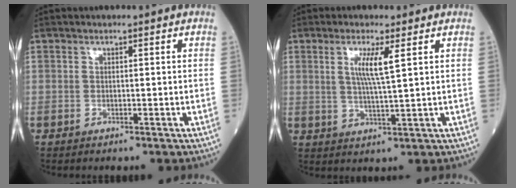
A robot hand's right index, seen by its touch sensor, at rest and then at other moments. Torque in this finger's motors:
{"motor_torque": [0.73, 0.31, 0.44, 0.12]}